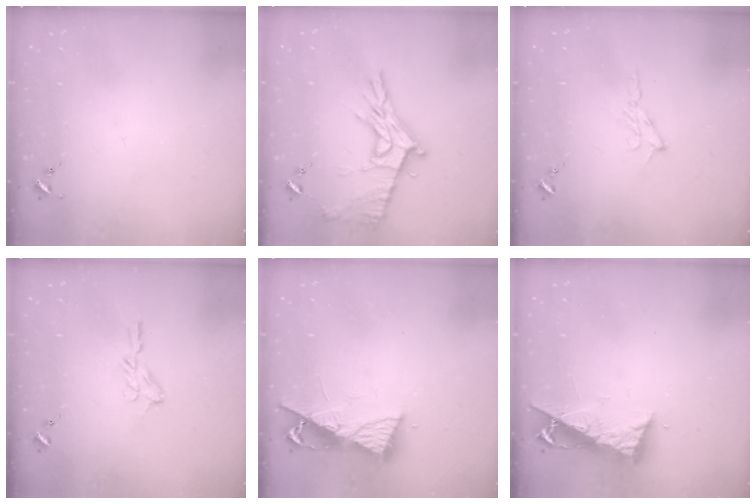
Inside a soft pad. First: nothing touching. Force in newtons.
{"total": 15.9, "press": 15.9, "slide": 1.4}
{"total": 5.8, "press": 5.8, "slide": 0.6}
{"total": 5.6, "press": 5.5, "slide": 0.6}
{"total": 8.4, "press": 8.3, "slide": 0.7}
{"total": 9.8, "press": 9.8, "slide": 0.8}